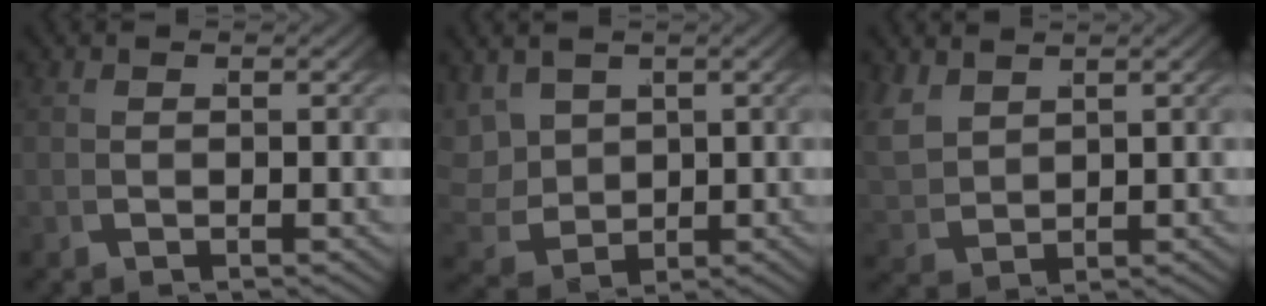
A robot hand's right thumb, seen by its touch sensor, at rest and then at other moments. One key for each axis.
{"total": 5.7, "fx": 0.8, "fy": 4.4, "fz": 3.5, "tx": -0.091, "ty": -0.031, "tz": 0.031}
{"total": 3.1, "fx": 1.6, "fy": 1.9, "fz": 1.8, "tx": -0.049, "ty": -0.008, "tz": 0.046}